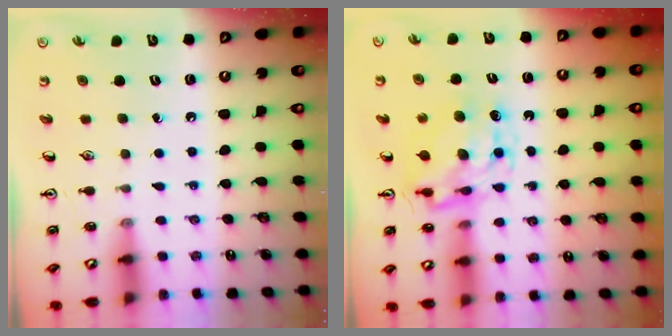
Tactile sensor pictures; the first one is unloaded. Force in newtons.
{"total": 8.9, "press": 8.9, "slide": 0.7}